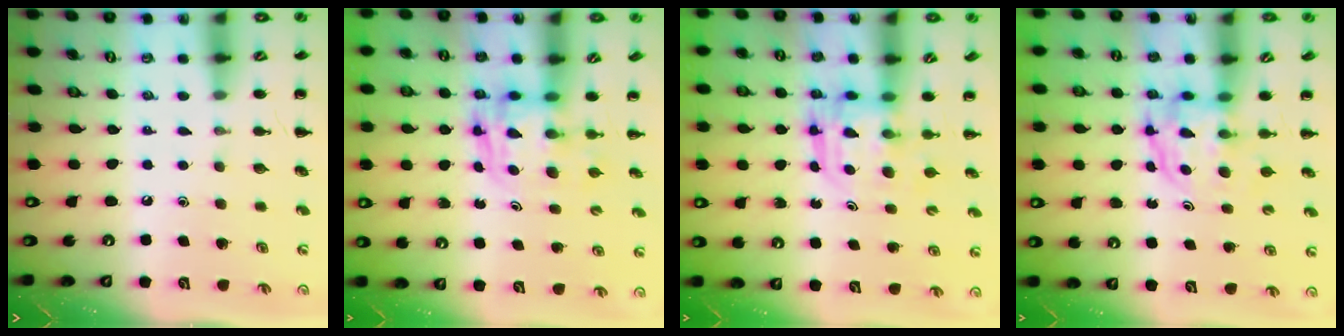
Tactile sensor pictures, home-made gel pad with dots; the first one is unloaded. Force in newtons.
{"total": 2.6, "press": 2.6, "slide": 0.2}
{"total": 3.1, "press": 3.1, "slide": 0.2}
{"total": 3.6, "press": 3.6, "slide": 0.3}